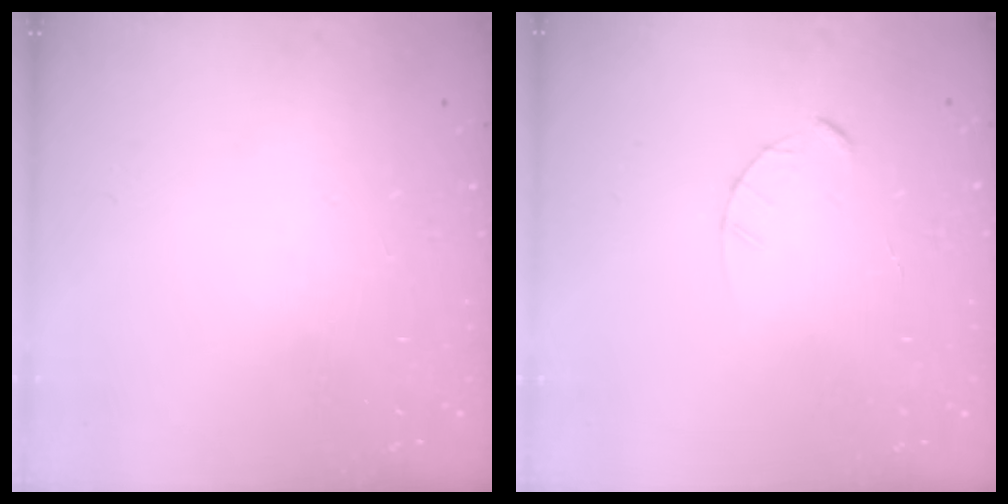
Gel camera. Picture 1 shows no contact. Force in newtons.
{"total": 2.4, "press": 2.4, "slide": 0.3}